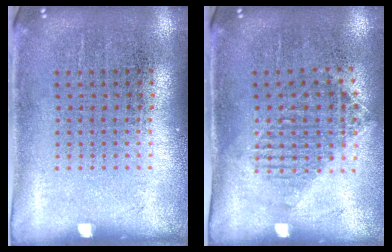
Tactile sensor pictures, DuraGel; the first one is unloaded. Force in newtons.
{"total": 1.2, "press": 1.1, "slide": 0.5}